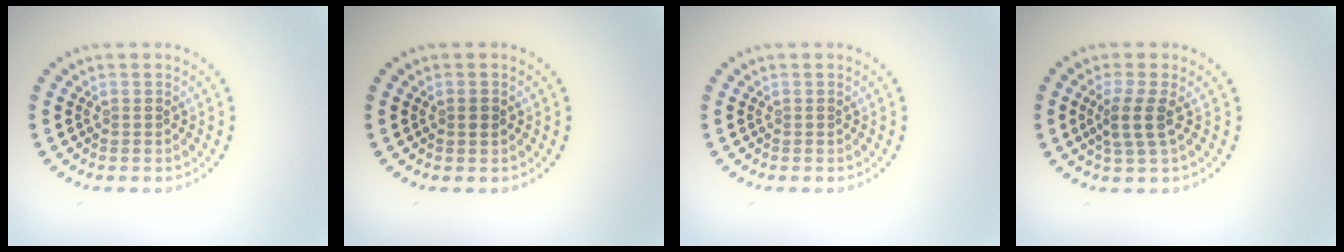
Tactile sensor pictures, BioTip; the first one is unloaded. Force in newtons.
{"total": 0.8, "press": 0.8, "slide": 0.1}
{"total": 0.0}
{"total": 2.5, "press": 2.0, "slide": 1.4}